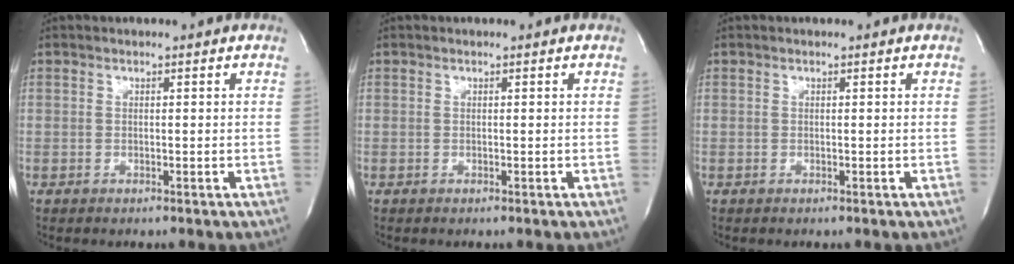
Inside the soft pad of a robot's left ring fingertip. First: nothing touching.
{"total": 0.0}
{"total": 0.0}